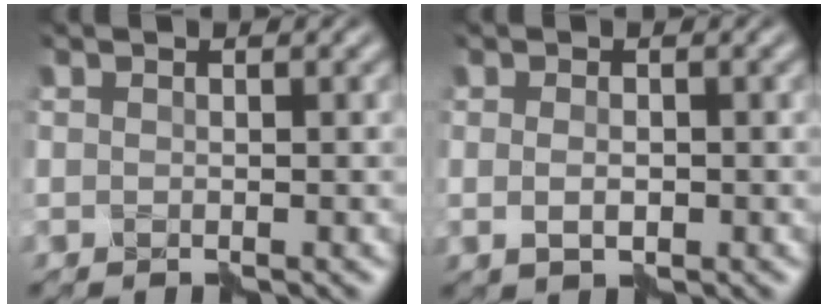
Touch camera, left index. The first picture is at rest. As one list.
[{"total": 1.4, "force": [-0.4, 0.7, 1.2], "torque": [-0.021, 0.000, -0.006]}]